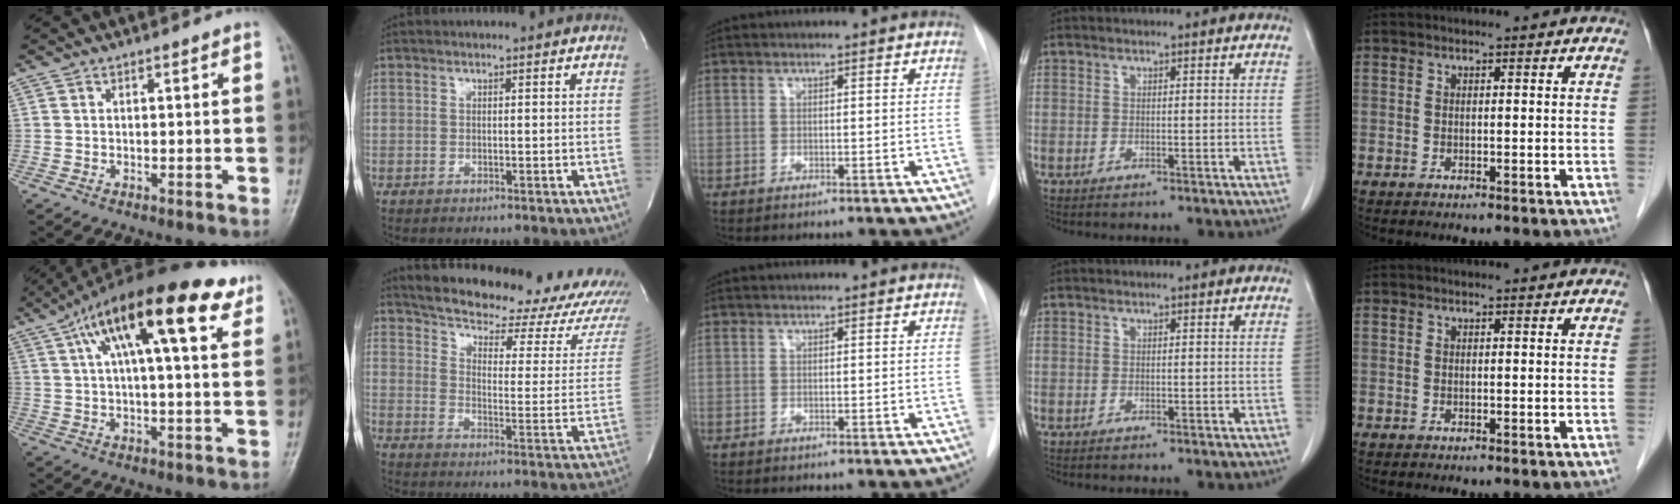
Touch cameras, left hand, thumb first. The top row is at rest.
{"thumb": {"total": 21.3, "force": [10.7, 6.4, 17.2], "torque": [-0.267, 0.009, 0.165]}, "index": {"total": 23.9, "force": [21.3, 4.1, 9.9], "torque": [-0.149, -0.060, 0.268]}}